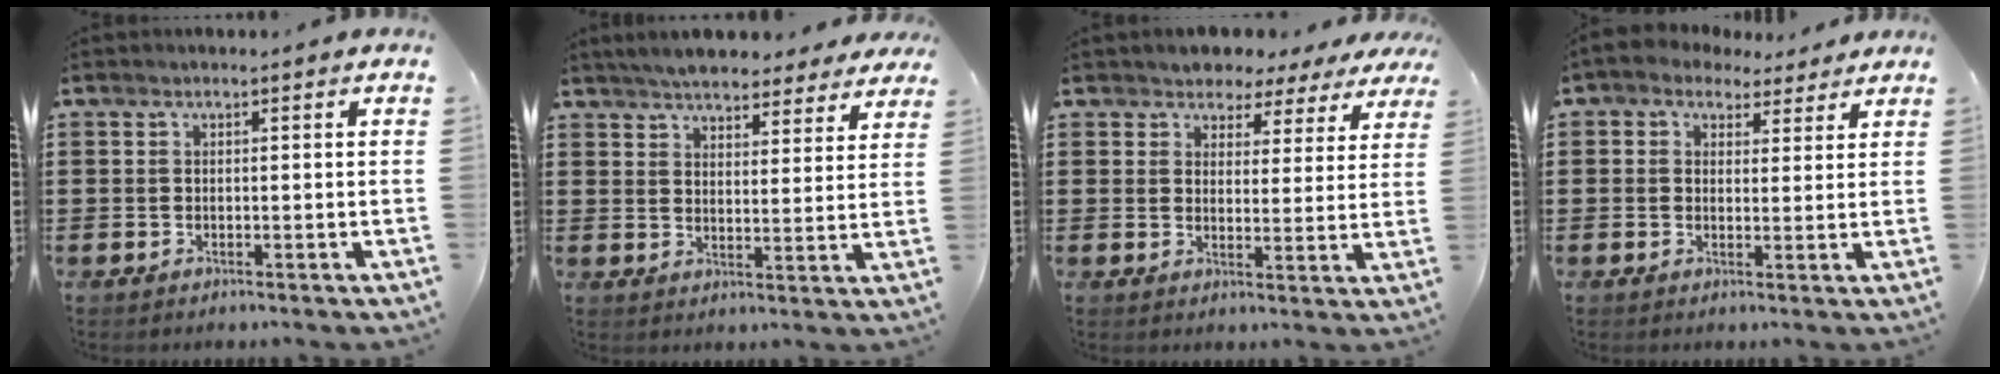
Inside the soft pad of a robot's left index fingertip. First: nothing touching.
{"total": 5.3, "force": [5.2, 0.7, 1.2], "torque": [-0.044, -0.015, 0.094]}
{"total": 3.5, "force": [3.1, 1.7, 0.0], "torque": [-0.023, -0.010, 0.051]}
{"total": 2.7, "force": [1.8, 1.9, 0.8], "torque": [-0.025, 0.003, 0.032]}